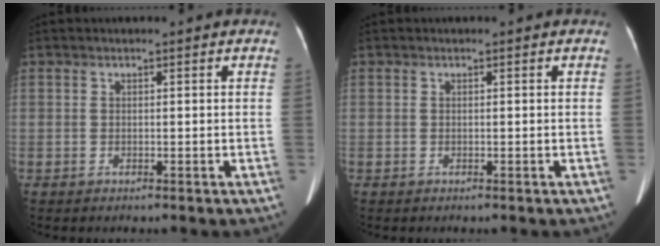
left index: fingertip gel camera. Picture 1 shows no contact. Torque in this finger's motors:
{"motor_torque": [0.00, 0.00, 0.00, 0.00]}